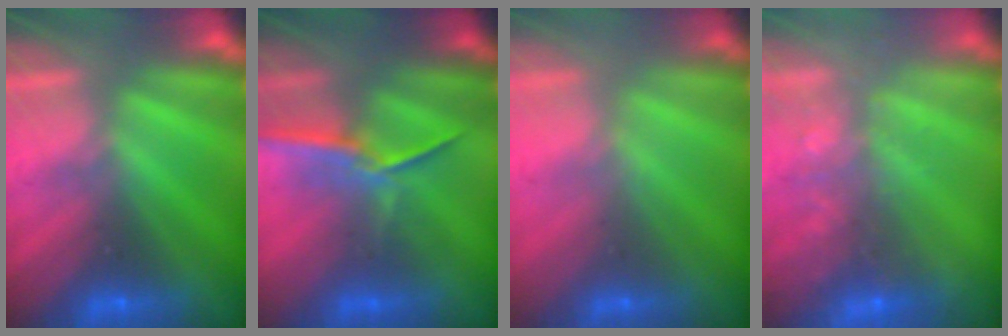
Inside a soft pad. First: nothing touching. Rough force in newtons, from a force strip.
{"total": 1.2}
{"total": 2.1}
{"total": 7.3}